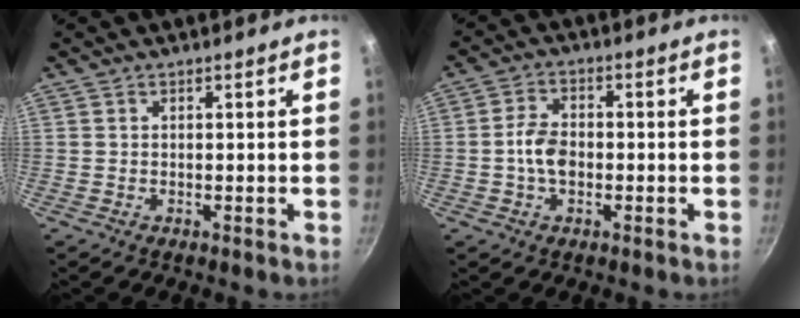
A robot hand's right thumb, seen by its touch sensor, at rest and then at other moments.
{"total": 5.6, "force": [-1.0, 3.7, 4.1], "torque": [-0.072, 0.020, -0.023]}